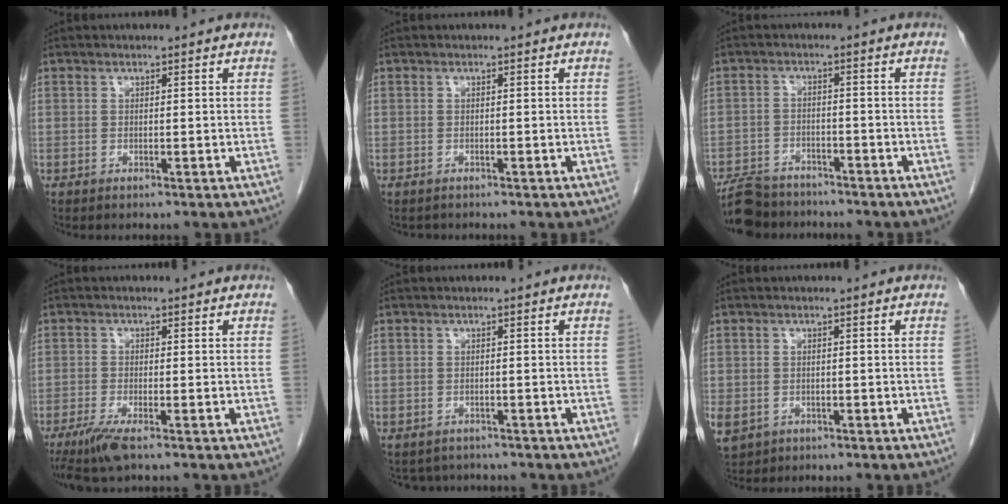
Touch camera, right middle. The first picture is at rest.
{"total": 0.8, "force": [-0.7, 0.4, 0.0], "torque": [-0.012, -0.001, -0.010]}
{"total": 8.0, "force": [-7.2, 3.0, 1.9], "torque": [-0.036, -0.006, -0.118]}
{"total": 4.5, "force": [-3.1, 0.4, 3.3], "torque": [-0.068, -0.015, -0.059]}
{"total": 3.3, "force": [-2.9, 1.5, 0.0], "torque": [0.000, 0.001, -0.040]}
{"total": 6.8, "force": [-2.8, 5.7, 2.6], "torque": [-0.079, -0.006, -0.037]}